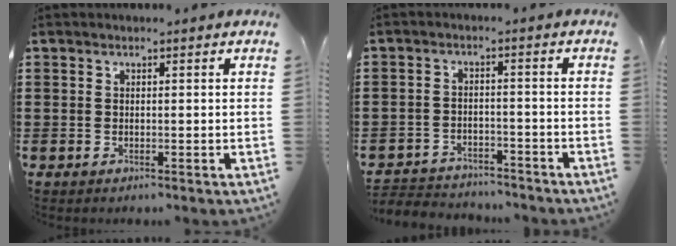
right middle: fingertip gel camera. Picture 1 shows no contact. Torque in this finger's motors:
{"motor_torque": [1.11, 1.02, -0.05, 0.01]}